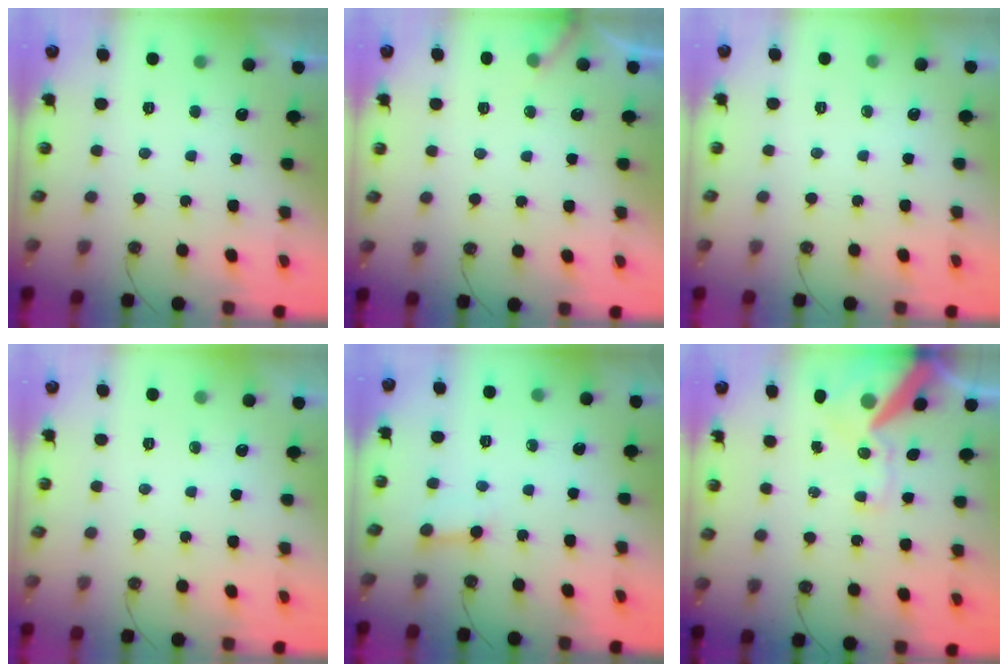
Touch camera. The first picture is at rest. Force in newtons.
{"total": 5.3, "press": 5.3, "slide": 0.5}
{"total": 0.0}
{"total": 0.0}
{"total": 3.0, "press": 3.0, "slide": 0.5}
{"total": 15.9, "press": 15.8, "slide": 2.3}